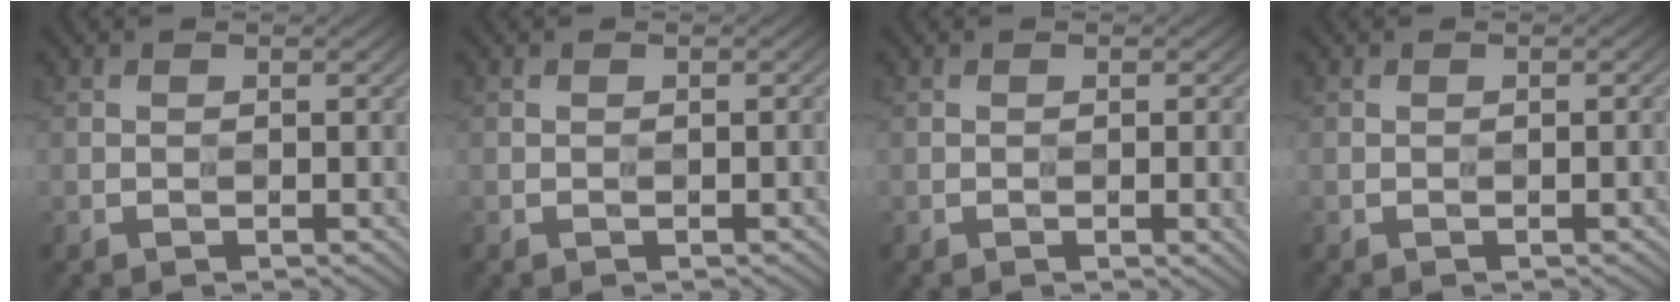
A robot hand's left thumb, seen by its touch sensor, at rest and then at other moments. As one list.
[{"total": 2.1, "force": [-1.1, 0.5, 1.8], "torque": [-0.020, 0.001, -0.015]}, {"total": 3.7, "force": [-1.5, 1.1, 3.2], "torque": [-0.042, -0.004, -0.012]}, {"total": 2.7, "force": [-1.3, 0.6, 2.2], "torque": [-0.026, 0.000, -0.017]}]